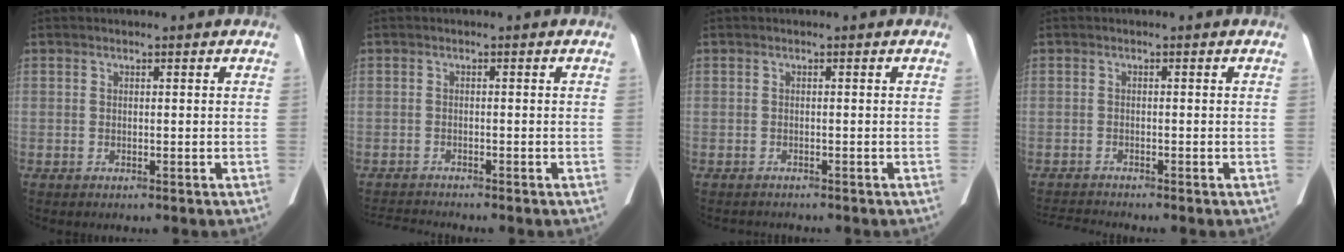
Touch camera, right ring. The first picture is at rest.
{"total": 2.9, "force": [-2.9, -0.6, 0.2], "torque": [-0.009, -0.019, -0.048]}
{"total": 2.2, "force": [-2.0, 0.6, 0.5], "torque": [-0.010, -0.006, -0.023]}
{"total": 2.6, "force": [-2.4, -0.9, 0.0], "torque": [-0.010, -0.019, -0.044]}